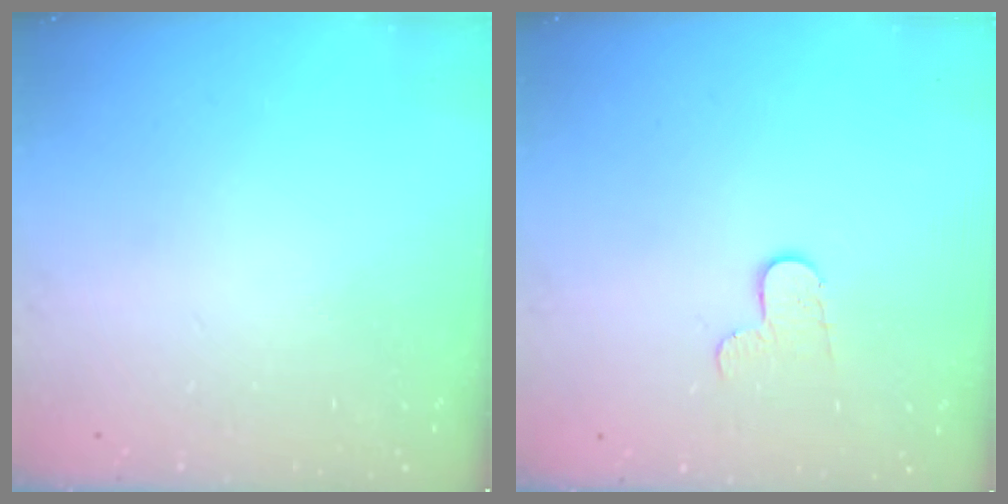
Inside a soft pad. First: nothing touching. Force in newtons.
{"total": 5.7, "press": 5.7, "slide": 0.5}